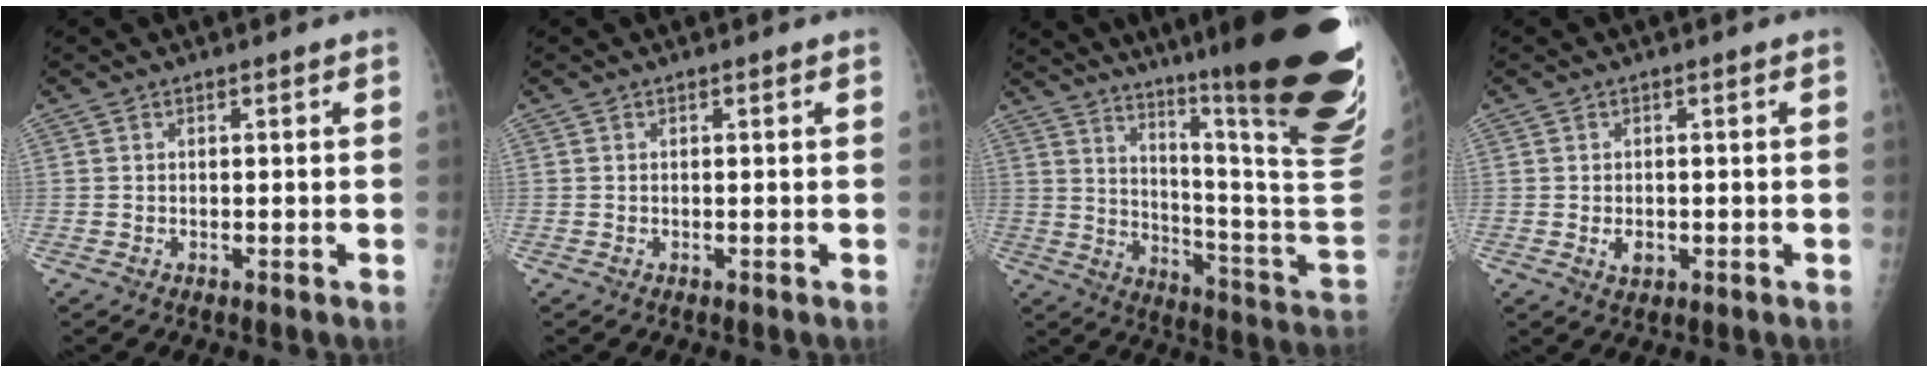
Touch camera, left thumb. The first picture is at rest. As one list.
[{"total": 0.0}, {"total": 34.5, "force": [20.6, 4.4, 27.4], "torque": [-0.280, -0.103, 0.298]}, {"total": 2.3, "force": [-0.6, 1.7, 1.5], "torque": [-0.019, 0.000, -0.005]}]